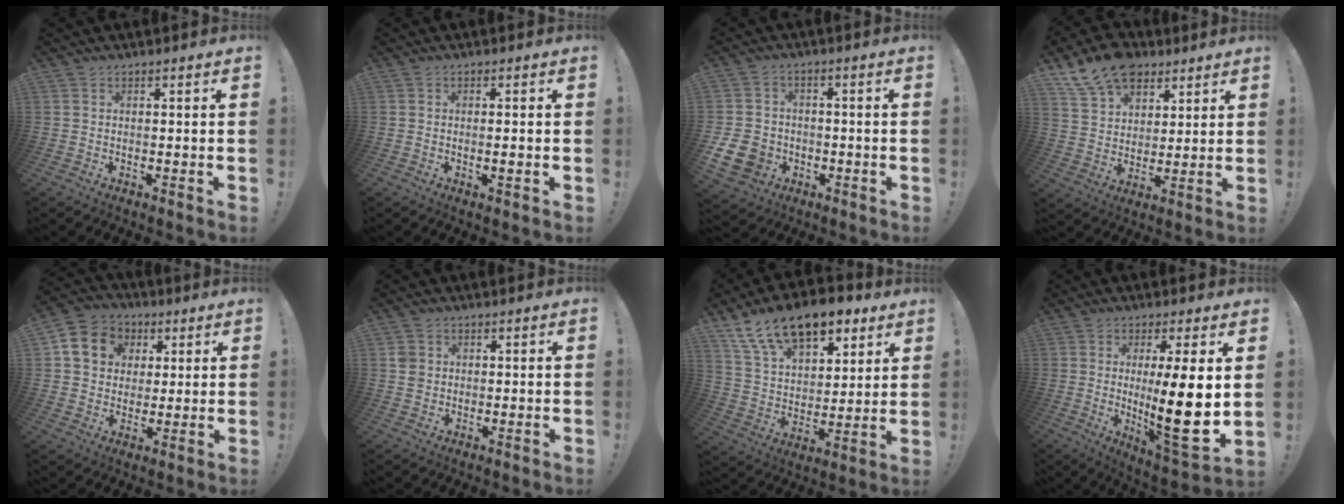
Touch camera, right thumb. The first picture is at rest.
{"total": 1.7, "force": [-0.2, -0.2, 1.7], "torque": [-0.030, -0.001, -0.005]}
{"total": 10.7, "force": [-3.7, 8.9, 4.6], "torque": [-0.093, 0.024, -0.065]}
{"total": 14.5, "force": [9.3, 9.4, 5.8], "torque": [-0.094, -0.055, 0.177]}
{"total": 11.7, "force": [3.5, 10.1, 4.7], "torque": [-0.062, -0.002, 0.073]}
{"total": 3.0, "force": [0.6, 2.7, 1.0], "torque": [-0.011, 0.003, 0.013]}
{"total": 18.2, "force": [12.2, 9.6, 9.5], "torque": [-0.163, -0.072, 0.225]}
{"total": 17.6, "force": [0.7, 2.4, 17.4], "torque": [-0.281, -0.024, 0.011]}